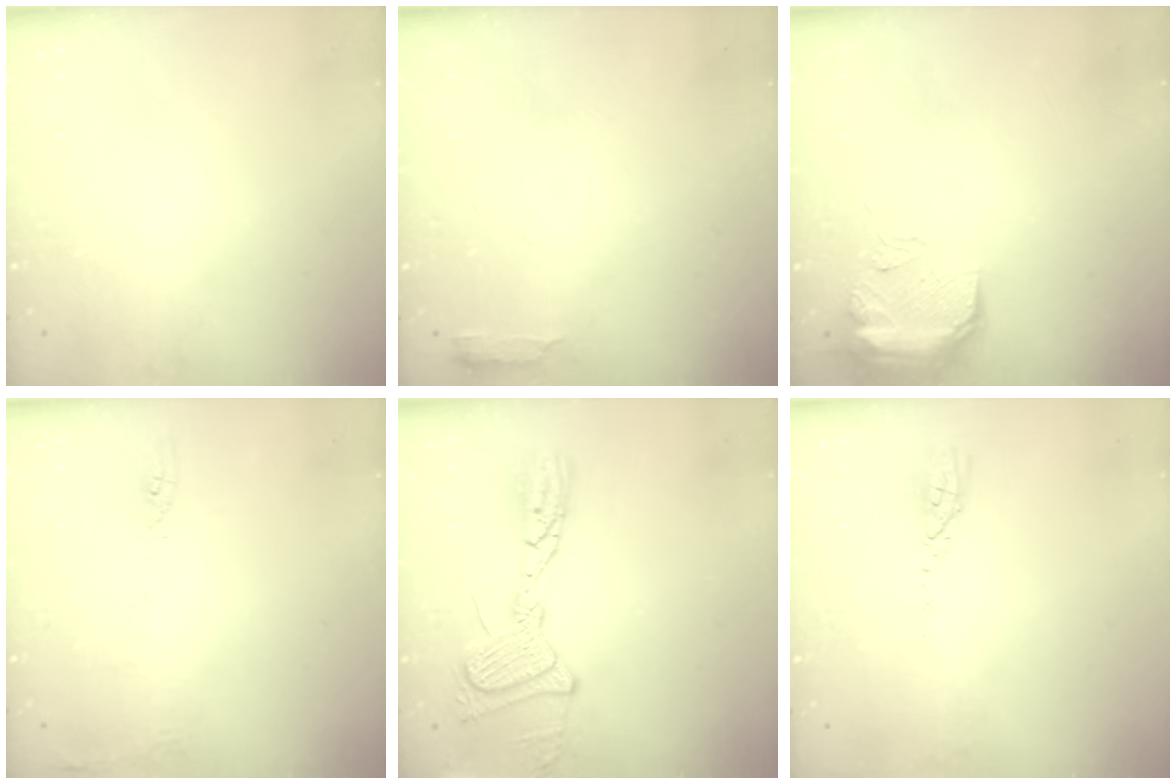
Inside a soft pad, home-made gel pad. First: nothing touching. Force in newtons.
{"total": 2.9, "press": 2.9, "slide": 0.5}
{"total": 9.0, "press": 9.0, "slide": 0.9}
{"total": 6.5, "press": 6.5, "slide": 0.9}
{"total": 19.3, "press": 19.2, "slide": 1.8}
{"total": 3.5, "press": 3.4, "slide": 0.4}